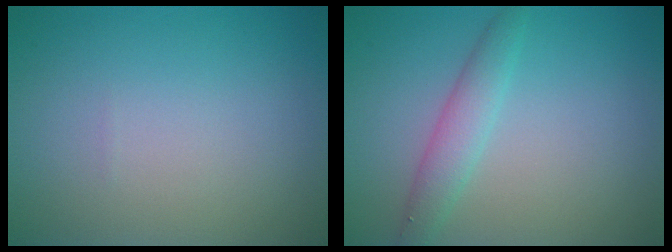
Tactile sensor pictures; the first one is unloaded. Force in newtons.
{"total": 2.4, "press": 2.4, "slide": 0.1}